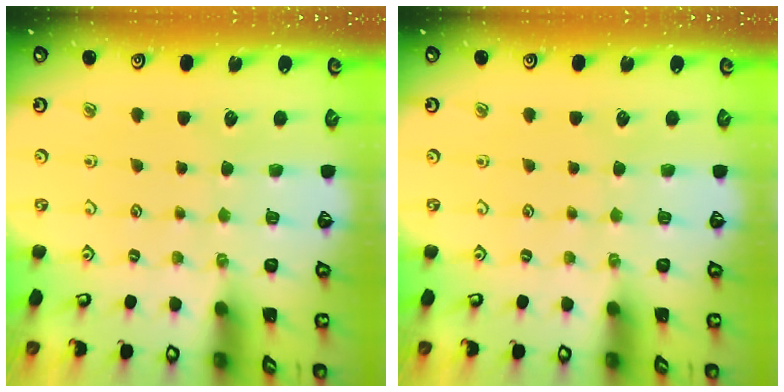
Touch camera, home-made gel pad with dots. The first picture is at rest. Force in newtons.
{"total": 0.0}